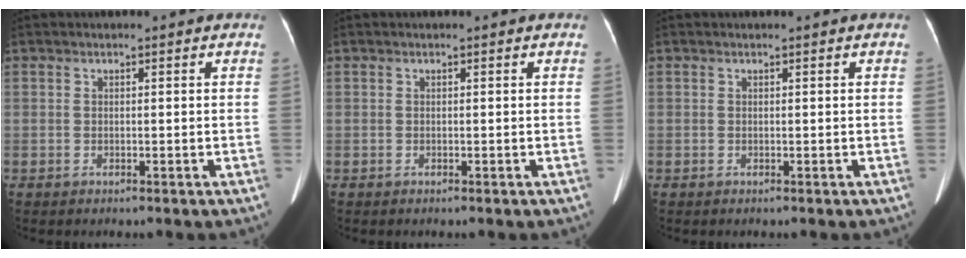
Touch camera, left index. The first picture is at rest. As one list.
[{"total": 0.0}, {"total": 0.0}]